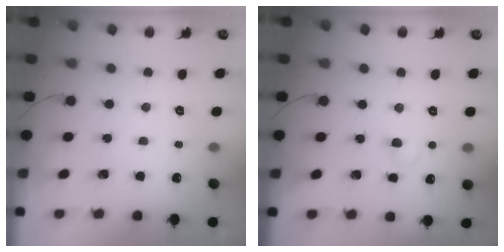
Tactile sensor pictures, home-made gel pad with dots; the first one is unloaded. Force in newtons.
{"total": 2.4, "press": 2.1, "slide": 1.1}